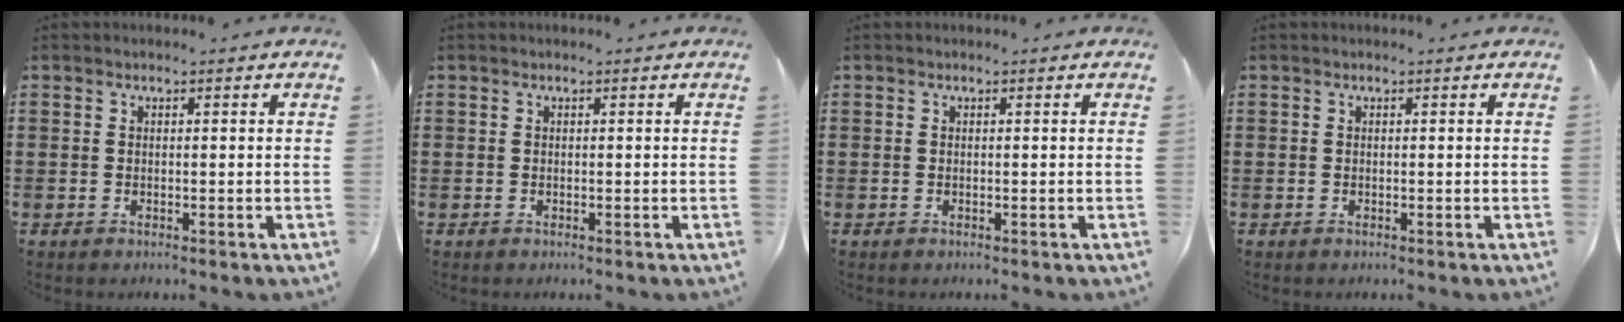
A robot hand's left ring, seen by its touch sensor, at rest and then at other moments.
{"total": 0.0}
{"total": 0.0}
{"total": 0.0}